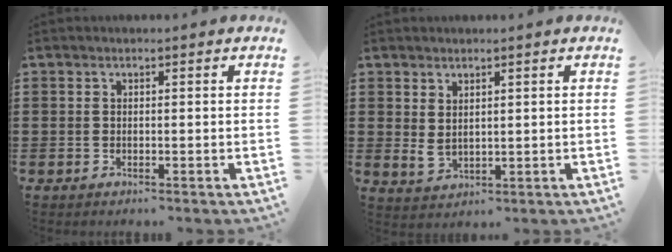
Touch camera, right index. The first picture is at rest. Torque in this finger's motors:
{"motor_torque": [1.05, 1.09, 0.14, 0.05]}